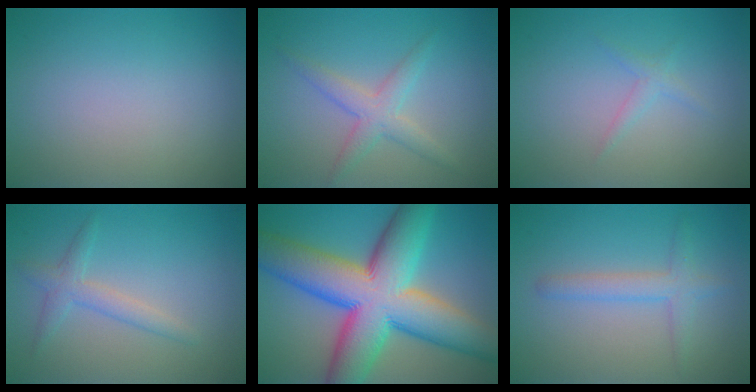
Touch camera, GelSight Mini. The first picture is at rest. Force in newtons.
{"total": 2.8, "press": 2.8, "slide": 0.0}
{"total": 1.1, "press": 1.1, "slide": 0.0}
{"total": 2.2, "press": 2.2, "slide": 0.1}
{"total": 15.3, "press": 15.3, "slide": 0.4}
{"total": 2.3, "press": 2.3, "slide": 0.0}